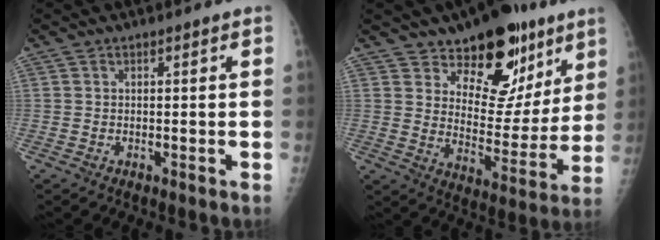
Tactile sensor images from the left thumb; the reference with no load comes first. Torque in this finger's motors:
{"motor_torque": [0.39, 0.46, -0.25, -0.39, 0.05]}